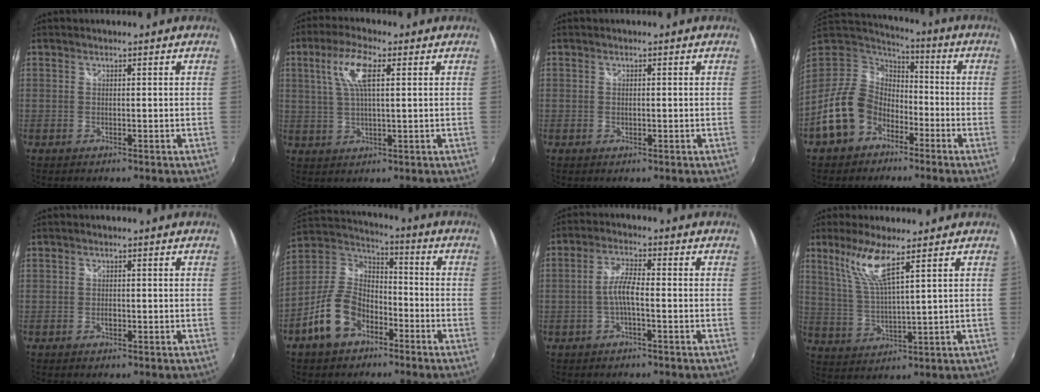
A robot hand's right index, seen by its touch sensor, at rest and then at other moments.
{"total": 7.7, "force": [2.5, 2.1, 7.0], "torque": [-0.139, 0.010, 0.049]}
{"total": 0.7, "force": [0.0, 0.6, 0.4], "torque": [-0.009, -0.001, -0.001]}
{"total": 15.4, "force": [-7.4, 11.9, 6.6], "torque": [-0.166, 0.016, -0.120]}
{"total": 1.0, "force": [-0.3, 0.6, 0.6], "torque": [-0.011, 0.000, -0.007]}
{"total": 13.6, "force": [-6.9, 8.8, 7.8], "torque": [-0.175, 0.017, -0.120]}
{"total": 4.4, "force": [-1.4, 0.8, 4.1], "torque": [-0.085, 0.008, -0.027]}
{"total": 8.1, "force": [5.0, 0.5, 6.3], "torque": [-0.132, -0.004, 0.108]}